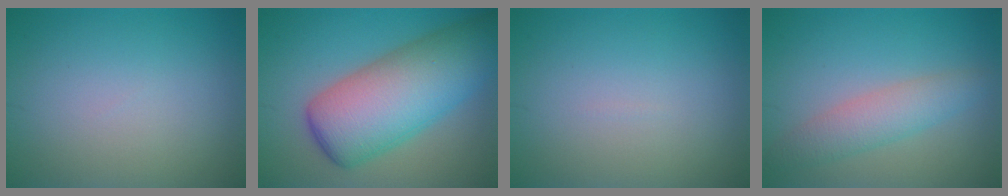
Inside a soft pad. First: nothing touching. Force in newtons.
{"total": 10.9, "press": 10.9, "slide": 0.1}
{"total": 0.0}
{"total": 3.3, "press": 3.3, "slide": 0.1}